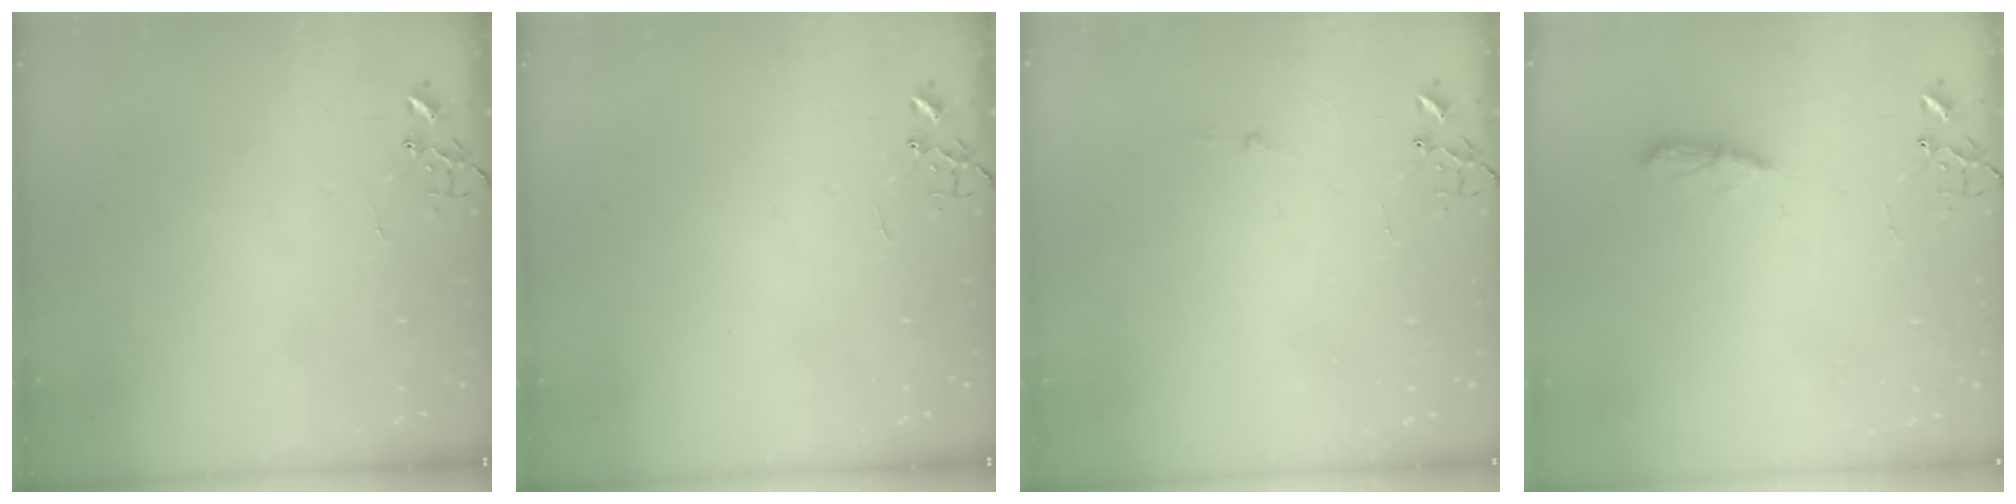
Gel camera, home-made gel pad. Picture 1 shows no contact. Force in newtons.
{"total": 0.0}
{"total": 2.6, "press": 2.5, "slide": 0.4}
{"total": 5.1, "press": 5.1, "slide": 0.5}